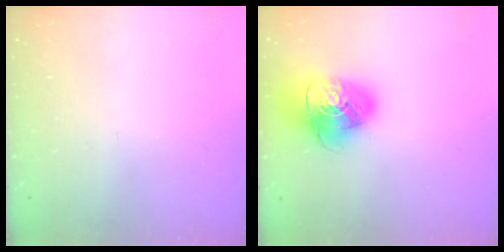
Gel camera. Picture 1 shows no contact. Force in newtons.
{"total": 14.9, "press": 14.8, "slide": 1.9}